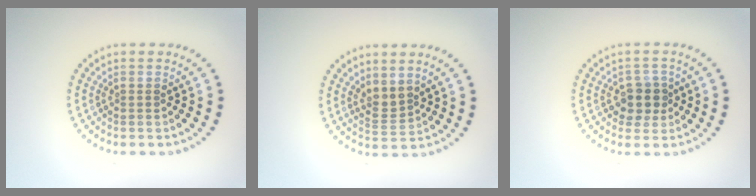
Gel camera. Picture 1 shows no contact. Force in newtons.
{"total": 1.9, "press": 1.6, "slide": 1.1}
{"total": 2.4, "press": 2.2, "slide": 1.0}